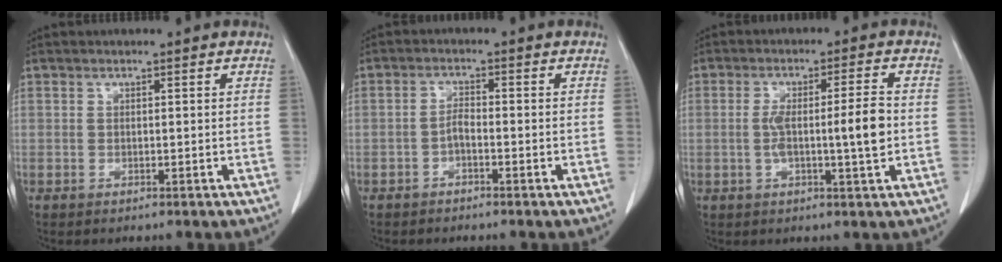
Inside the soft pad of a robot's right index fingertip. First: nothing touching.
{"total": 1.9, "force": [-1.0, 0.5, 1.5], "torque": [-0.026, 0.004, -0.021]}
{"total": 7.3, "force": [-0.7, 0.2, 7.3], "torque": [-0.128, 0.004, -0.010]}